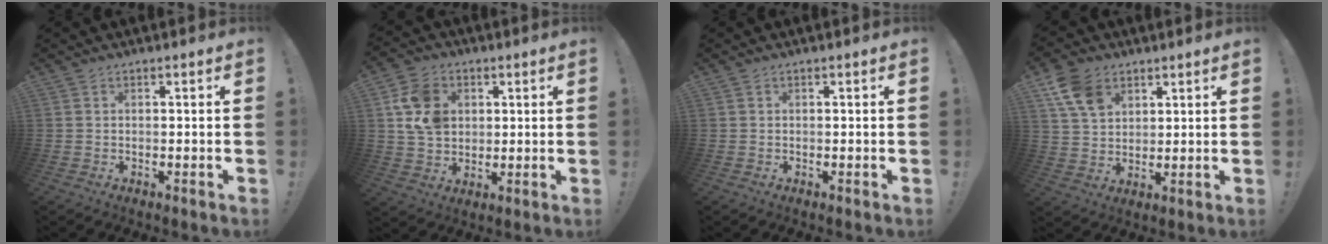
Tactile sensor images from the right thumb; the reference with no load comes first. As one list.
[{"total": 13.0, "force": [3.8, 10.5, 6.6], "torque": [-0.107, -0.007, 0.078]}, {"total": 0.0}, {"total": 10.9, "force": [5.8, 7.4, 5.6], "torque": [-0.101, -0.020, 0.113]}]